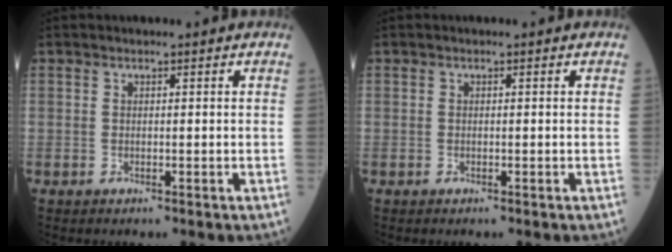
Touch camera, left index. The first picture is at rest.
{"total": 0.0}